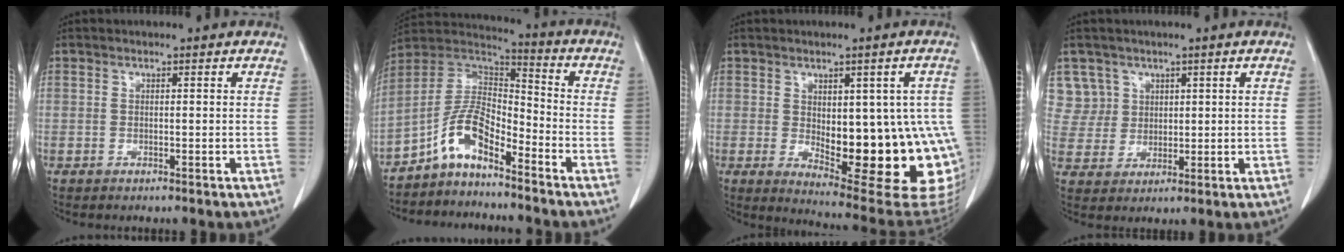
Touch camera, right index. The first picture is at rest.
{"total": 9.0, "force": [-6.0, 3.3, 5.8], "torque": [-0.122, 0.028, -0.120]}
{"total": 19.1, "force": [-2.3, 7.2, 17.5], "torque": [-0.152, 0.013, 0.002]}
{"total": 5.9, "force": [3.2, 5.0, -0.4], "torque": [0.021, 0.011, 0.069]}